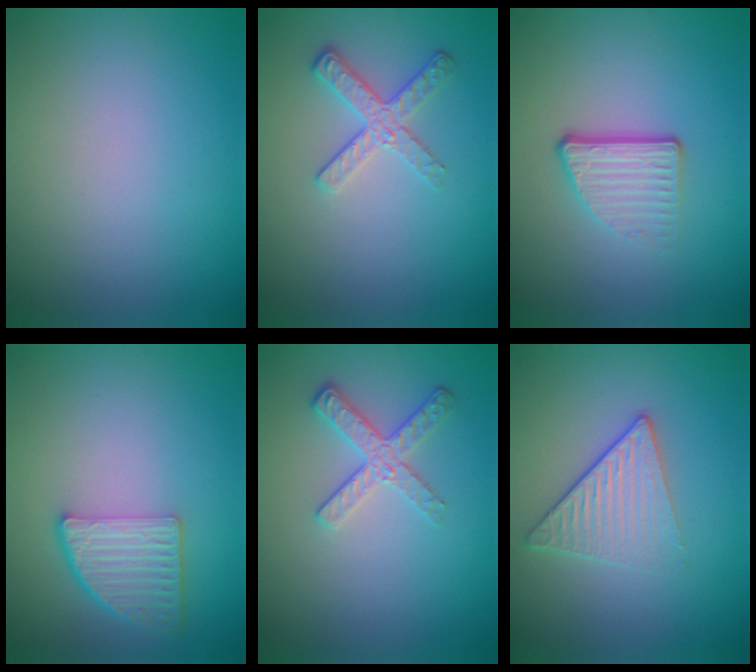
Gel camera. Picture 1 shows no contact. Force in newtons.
{"total": 2.6, "press": 2.4, "slide": 1.2}
{"total": 3.5, "press": 2.5, "slide": 2.5}
{"total": 4.5, "press": 3.4, "slide": 2.9}
{"total": 2.6, "press": 2.4, "slide": 1.2}
{"total": 3.2, "press": 2.8, "slide": 1.6}